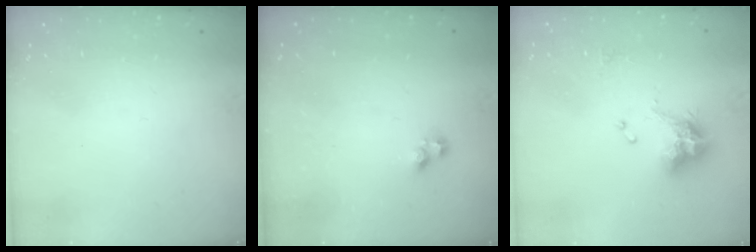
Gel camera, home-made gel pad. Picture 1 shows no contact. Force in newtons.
{"total": 1.6, "press": 1.5, "slide": 0.3}
{"total": 9.9, "press": 9.8, "slide": 1.1}